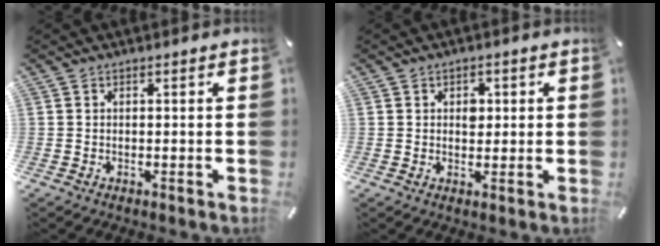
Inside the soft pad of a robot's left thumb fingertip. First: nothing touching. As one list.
[{"total": 3.0, "force": [0.6, 2.3, 1.8], "torque": [-0.006, -0.007, 0.001]}]